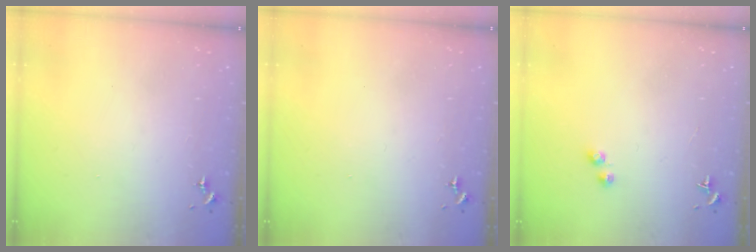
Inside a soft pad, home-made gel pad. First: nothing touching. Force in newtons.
{"total": 0.0}
{"total": 2.8, "press": 2.7, "slide": 0.7}